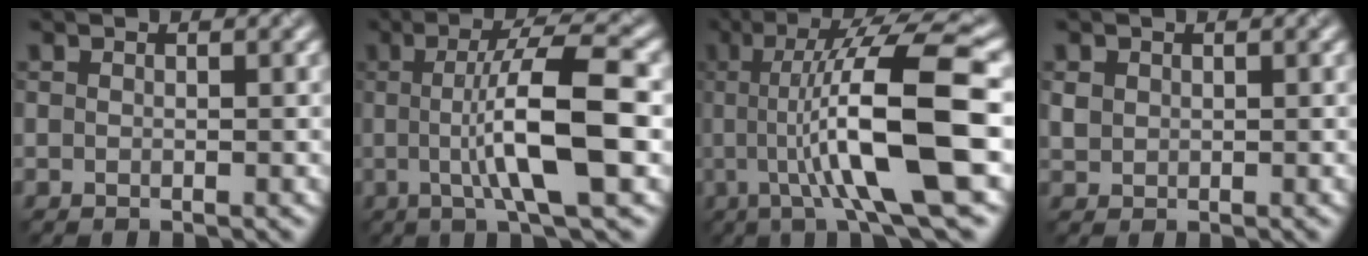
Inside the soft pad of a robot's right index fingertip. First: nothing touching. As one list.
[{"total": 8.9, "force": [-0.8, 2.0, 8.6], "torque": [-0.120, 0.007, -0.007]}, {"total": 11.5, "force": [-1.3, 2.2, 11.2], "torque": [-0.158, 0.015, -0.019]}, {"total": 0.8, "force": [0.3, 0.7, -0.2], "torque": [0.000, 0.009, 0.016]}]